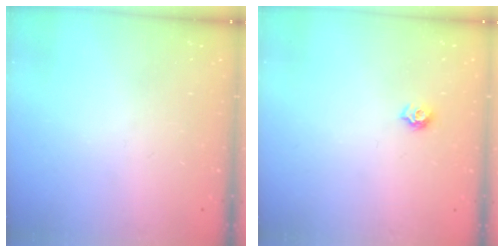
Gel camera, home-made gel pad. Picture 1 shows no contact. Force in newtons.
{"total": 5.6, "press": 5.6, "slide": 0.7}